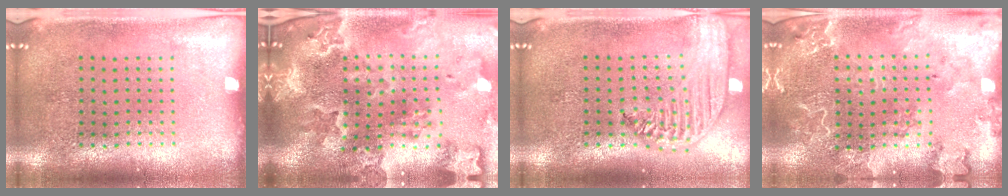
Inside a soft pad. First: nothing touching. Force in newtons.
{"total": 4.1, "press": 3.5, "slide": 2.2}
{"total": 2.8, "press": 2.2, "slide": 1.6}
{"total": 2.5, "press": 2.4, "slide": 0.8}